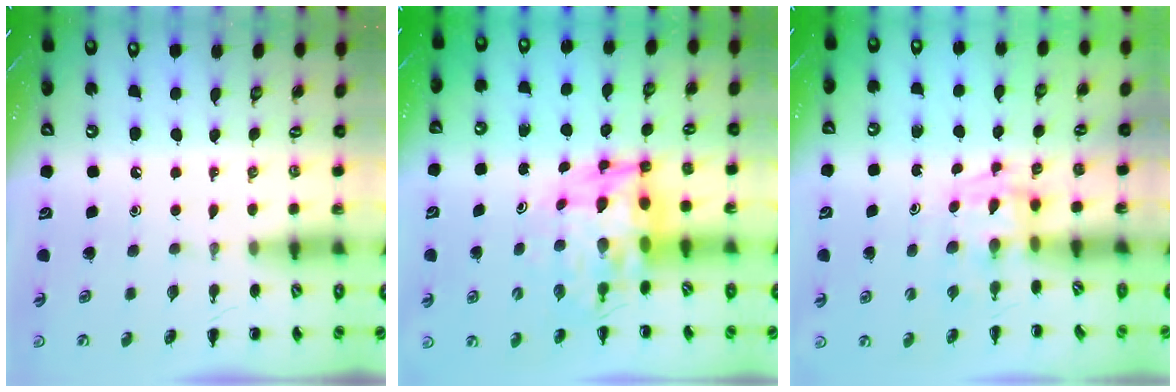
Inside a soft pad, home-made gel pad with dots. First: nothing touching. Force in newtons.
{"total": 7.7, "press": 7.4, "slide": 2.1}
{"total": 2.9, "press": 2.9, "slide": 0.2}